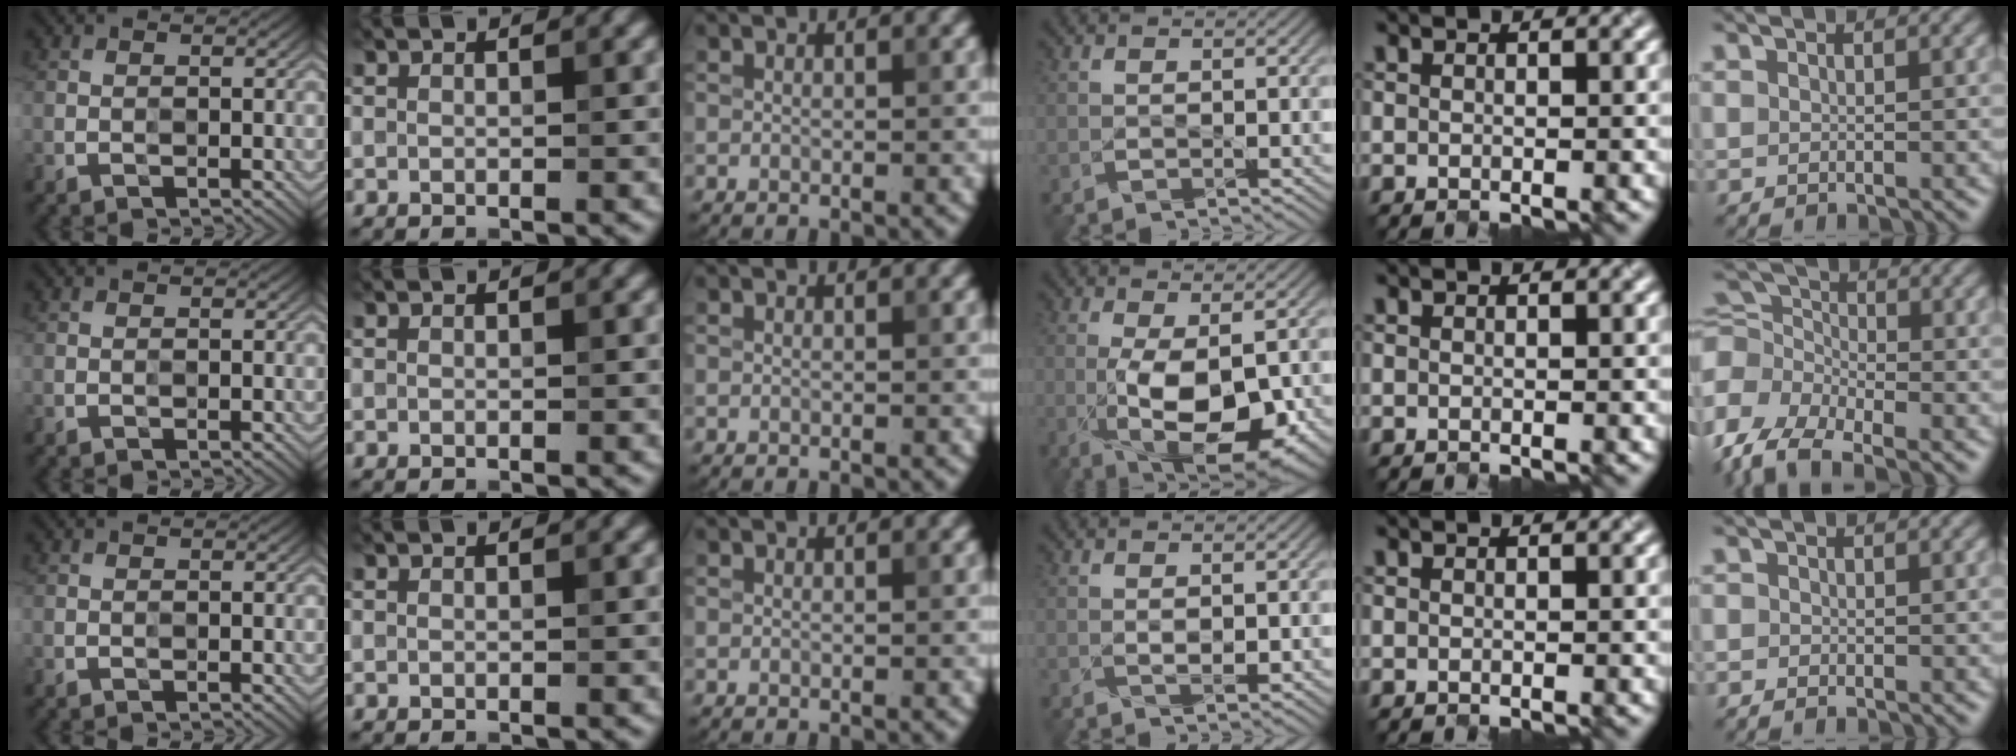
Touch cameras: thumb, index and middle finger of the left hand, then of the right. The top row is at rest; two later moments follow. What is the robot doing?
{"motion": "close", "object": "egg carton"}